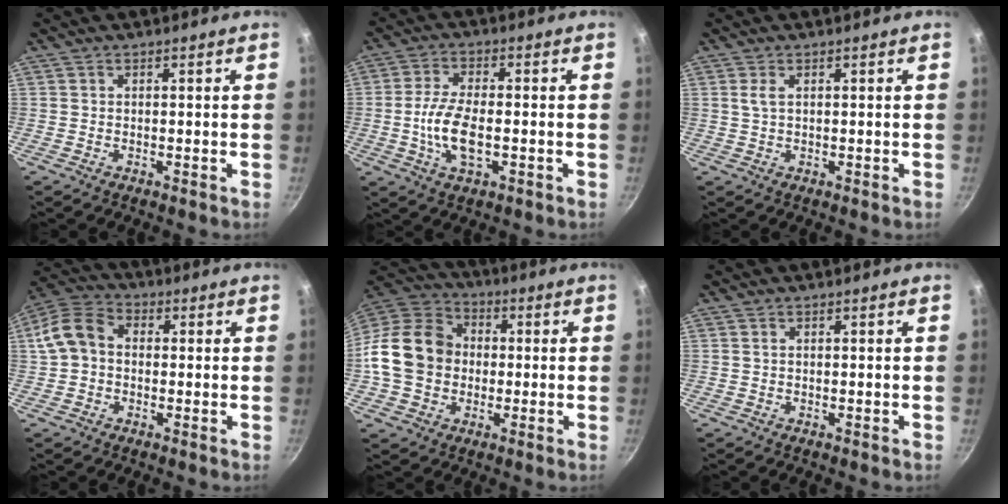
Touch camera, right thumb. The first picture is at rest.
{"total": 9.0, "force": [-1.6, 4.0, 7.9], "torque": [-0.153, 0.009, -0.036]}
{"total": 1.8, "force": [0.6, 0.6, 1.6], "torque": [-0.034, 0.001, 0.014]}
{"total": 9.2, "force": [0.3, 7.0, 5.9], "torque": [-0.095, 0.030, -0.011]}
{"total": 16.5, "force": [-0.7, 13.6, 9.3], "torque": [-0.150, 0.034, -0.028]}
{"total": 0.0}